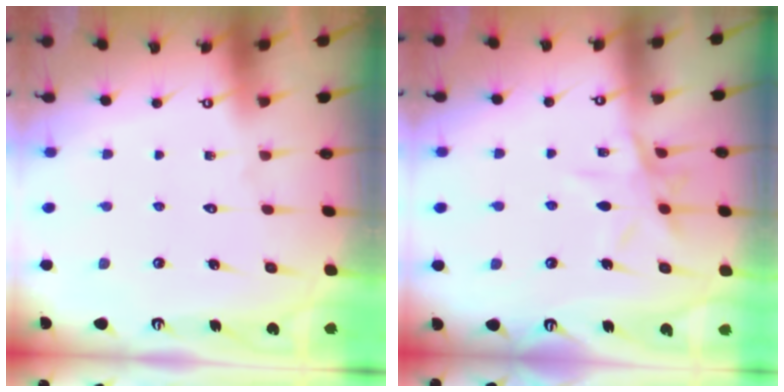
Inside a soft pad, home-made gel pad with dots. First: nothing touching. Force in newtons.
{"total": 9.5, "press": 9.4, "slide": 0.8}